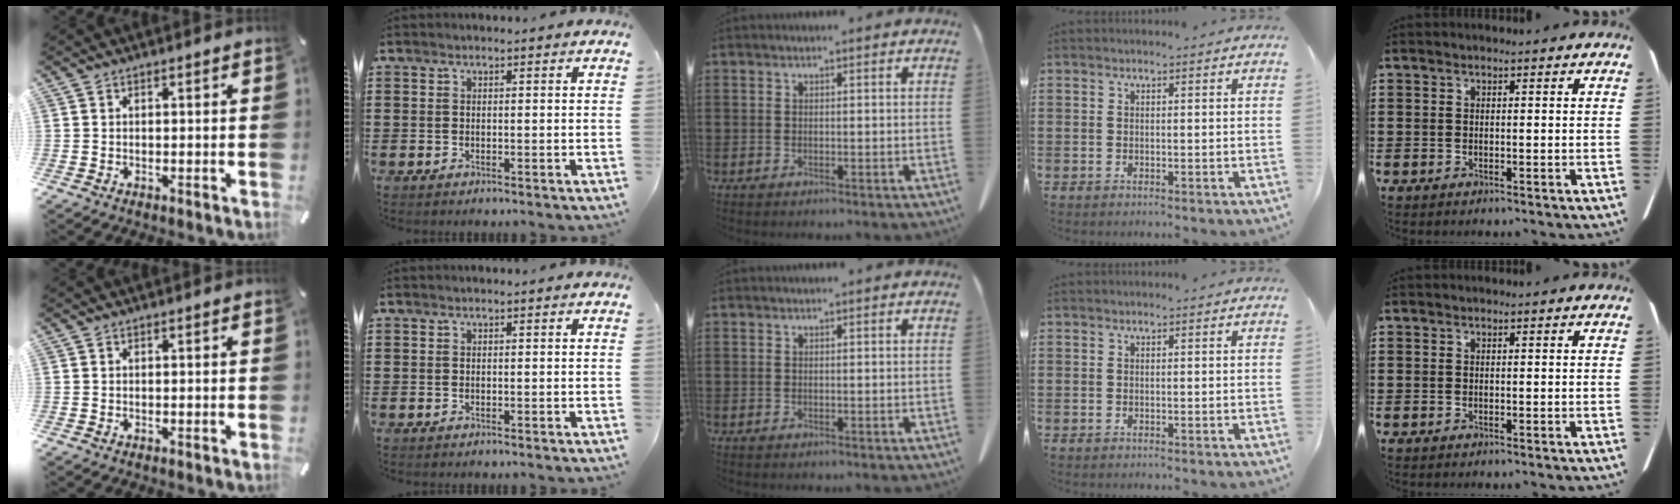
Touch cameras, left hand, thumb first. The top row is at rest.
{}